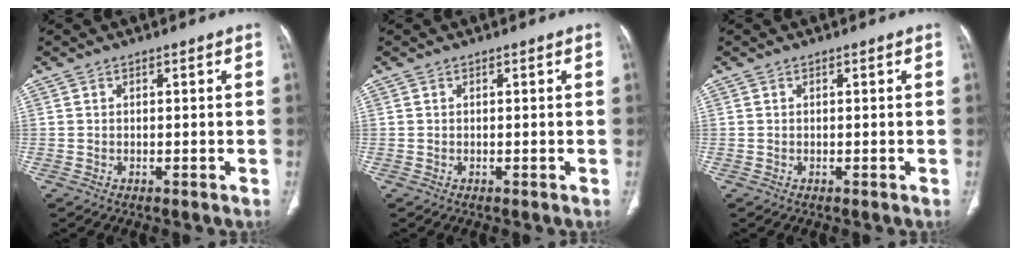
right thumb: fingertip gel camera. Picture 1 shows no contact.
{"total": 0.0}
{"total": 0.0}